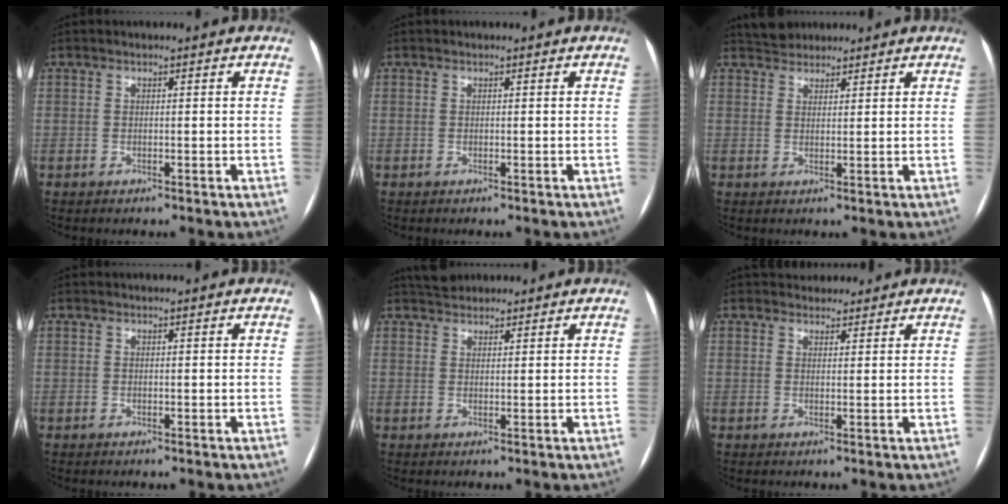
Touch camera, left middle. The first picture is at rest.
{"total": 0.0}
{"total": 3.3, "force": [3.1, 1.3, 0.1], "torque": [-0.005, 0.020, 0.053]}
{"total": 0.9, "force": [0.9, 0.1, 0.2], "torque": [-0.008, 0.007, 0.012]}
{"total": 3.3, "force": [3.1, 1.2, 0.5], "torque": [-0.009, 0.023, 0.052]}
{"total": 3.7, "force": [3.4, 1.6, 0.1], "torque": [0.006, 0.011, 0.045]}